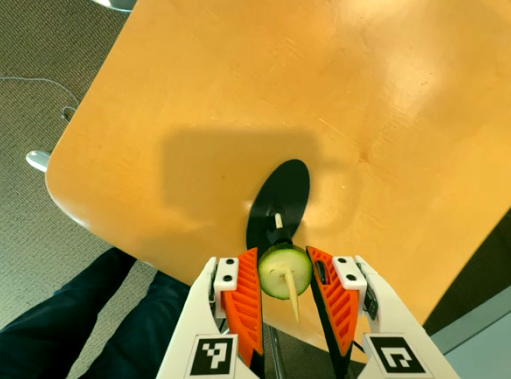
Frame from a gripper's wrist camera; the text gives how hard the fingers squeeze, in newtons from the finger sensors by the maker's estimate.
{"total": 11.5, "left": 11.1, "right": 11.8}